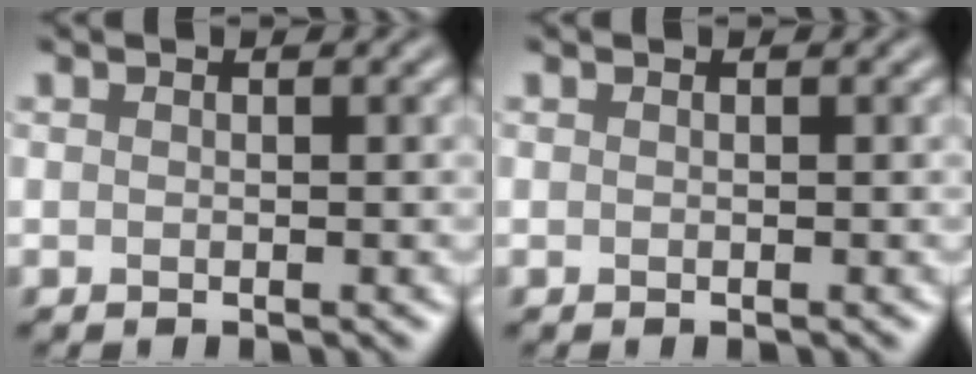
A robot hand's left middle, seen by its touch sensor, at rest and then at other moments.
{"total": 0.0}